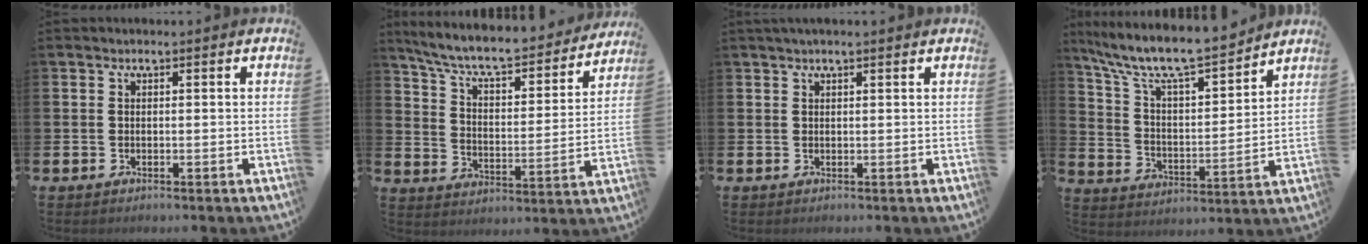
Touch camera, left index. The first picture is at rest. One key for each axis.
{"total": 8.2, "fx": 7.4, "fy": 1.4, "fz": 3.2, "tx": -0.089, "ty": -0.055, "tz": 0.122}
{"total": 1.2, "fx": 1.0, "fy": 0.0, "fz": 0.6, "tx": -0.007, "ty": -0.001, "tz": 0.017}
{"total": 9.9, "fx": 8.9, "fy": 1.6, "fz": 3.9, "tx": -0.106, "ty": -0.064, "tz": 0.150}